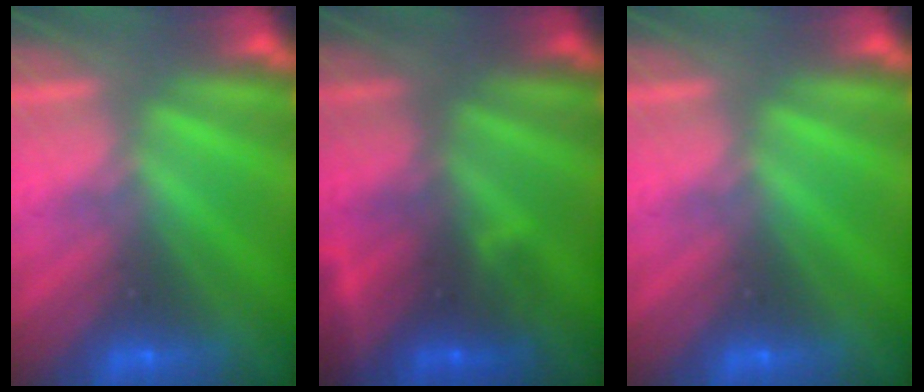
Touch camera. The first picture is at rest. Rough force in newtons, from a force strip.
{"total": 2.7}
{"total": 0.0}